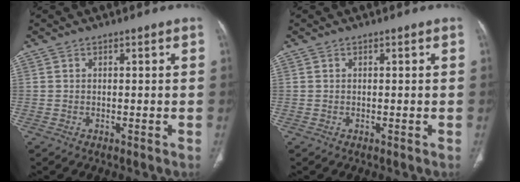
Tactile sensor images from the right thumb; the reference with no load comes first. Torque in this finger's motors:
{"motor_torque": [-0.30, 0.30, -0.23, 0.23, 0.01]}